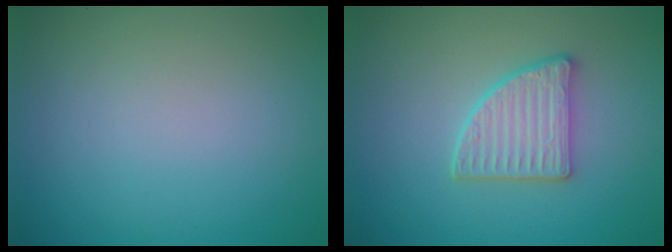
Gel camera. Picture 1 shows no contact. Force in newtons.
{"total": 3.5, "press": 3.2, "slide": 1.5}